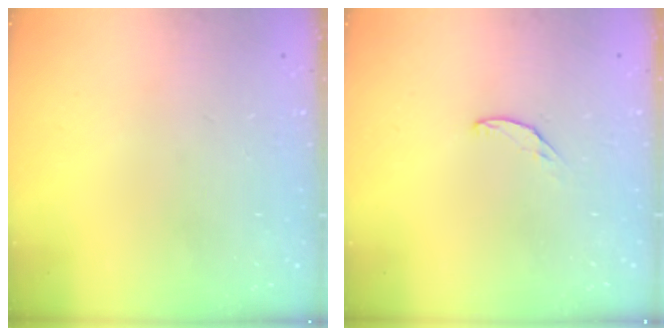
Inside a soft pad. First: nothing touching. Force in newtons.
{"total": 4.4, "press": 4.4, "slide": 0.4}